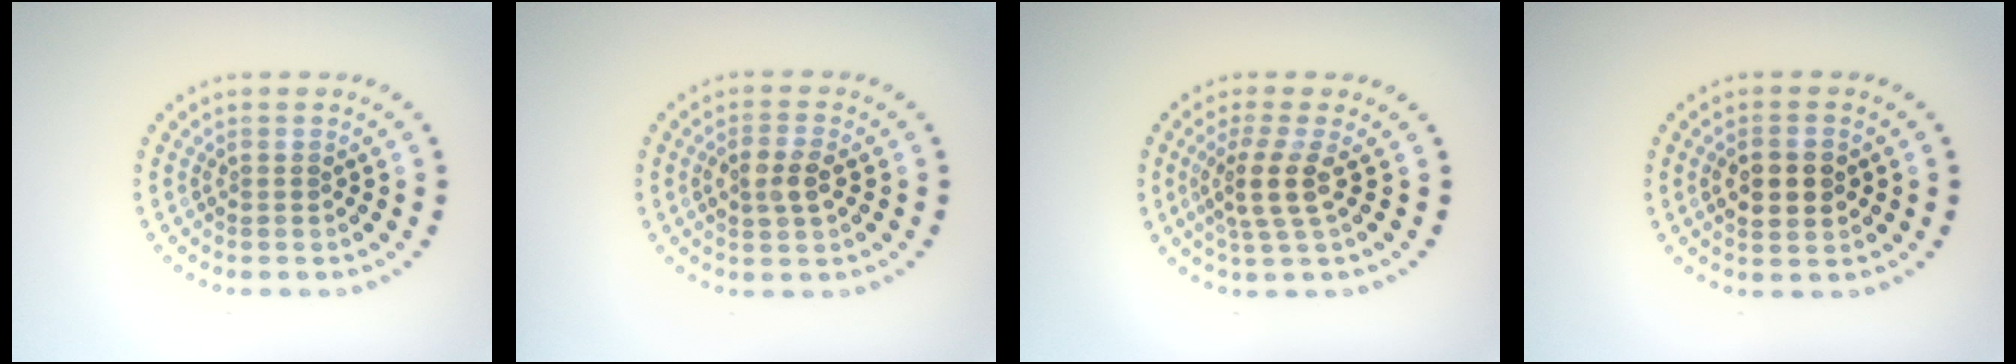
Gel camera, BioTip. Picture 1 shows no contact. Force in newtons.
{"total": 2.5, "press": 2.4, "slide": 0.6}
{"total": 3.2, "press": 2.5, "slide": 2.0}
{"total": 4.0, "press": 4.0, "slide": 0.4}